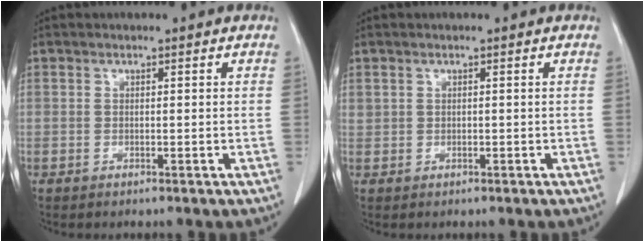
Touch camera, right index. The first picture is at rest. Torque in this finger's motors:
{"motor_torque": [0.05, -0.02, 0.02, 0.01]}